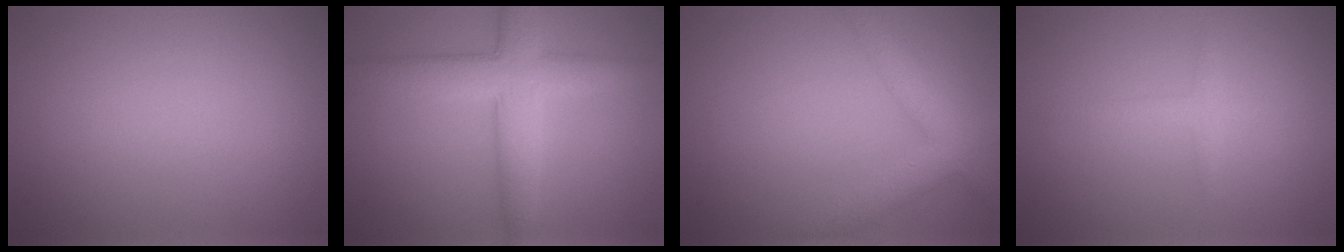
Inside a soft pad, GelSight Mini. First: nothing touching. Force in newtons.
{"total": 6.2, "press": 6.2, "slide": 0.2}
{"total": 5.1, "press": 5.1, "slide": 0.3}
{"total": 1.3, "press": 1.3, "slide": 0.1}